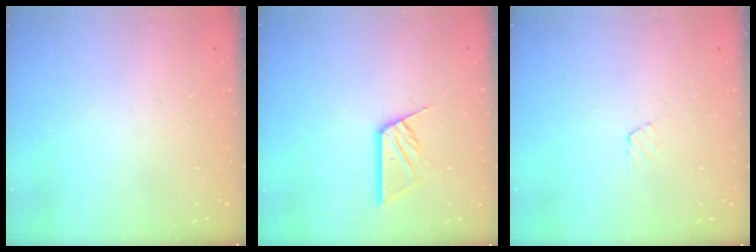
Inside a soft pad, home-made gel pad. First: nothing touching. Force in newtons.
{"total": 11.2, "press": 11.1, "slide": 1.0}
{"total": 3.5, "press": 3.5, "slide": 0.3}